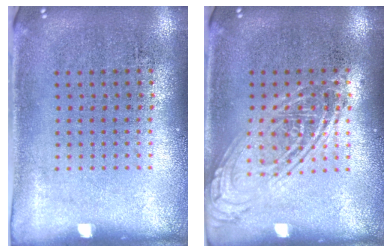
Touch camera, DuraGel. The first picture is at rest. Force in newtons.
{"total": 2.5, "press": 2.5, "slide": 0.3}